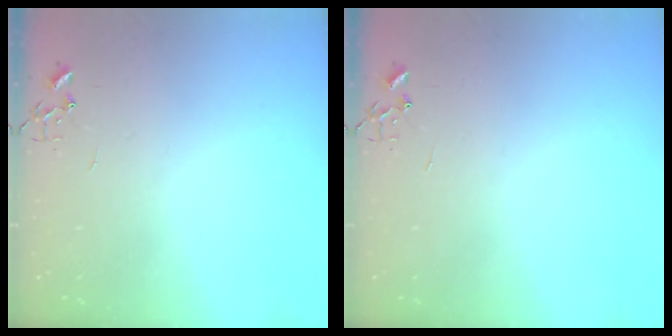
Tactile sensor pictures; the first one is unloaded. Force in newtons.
{"total": 0.0}